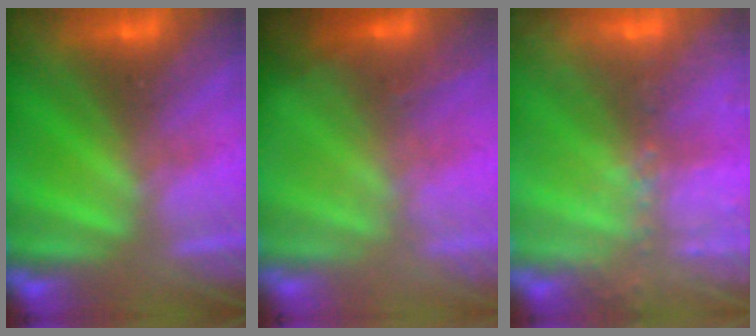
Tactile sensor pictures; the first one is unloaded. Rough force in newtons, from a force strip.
{"total": 2.7}
{"total": 9.1}